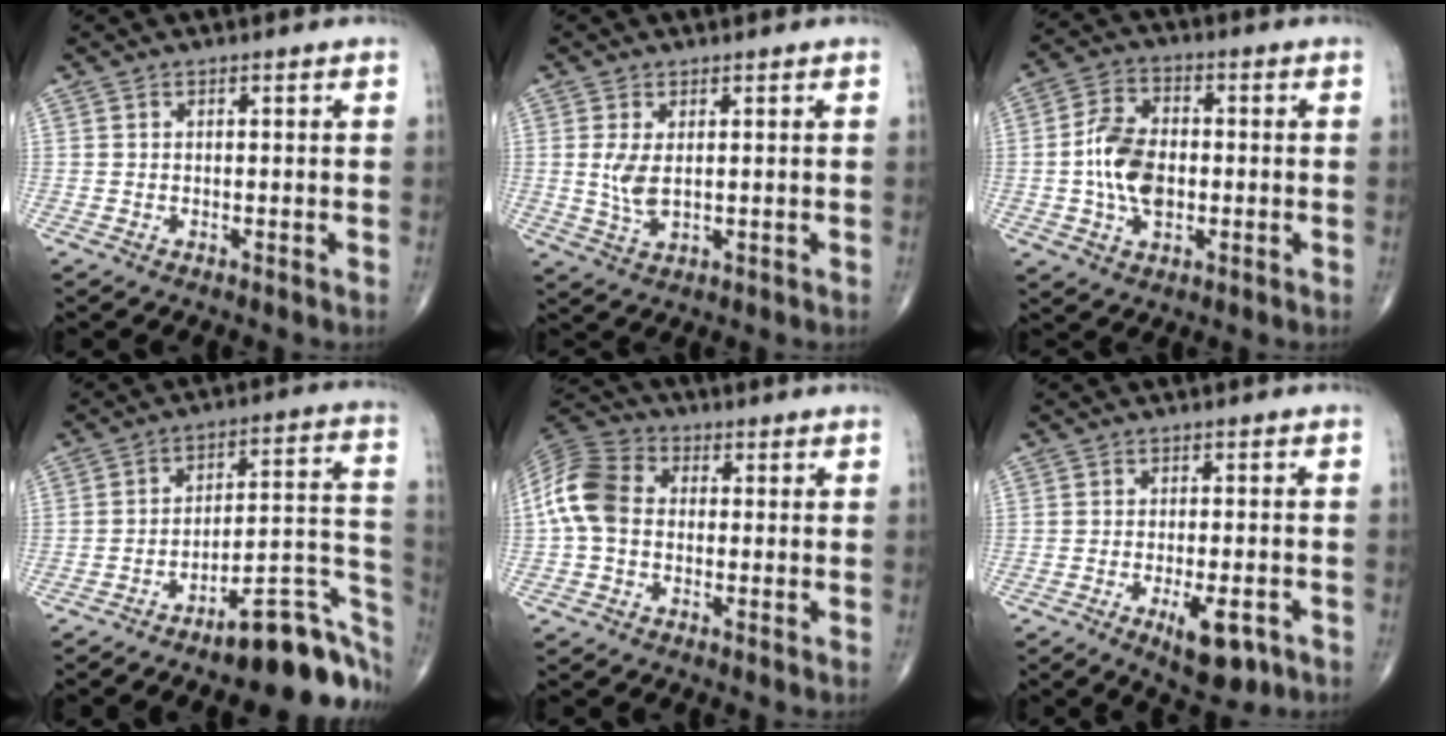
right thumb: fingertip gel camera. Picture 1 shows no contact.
{"total": 4.3, "force": [0.6, 2.0, 3.8], "torque": [-0.081, -0.010, 0.020]}
{"total": 10.6, "force": [-0.9, 6.7, 8.2], "torque": [-0.139, 0.011, -0.022]}
{"total": 18.4, "force": [-10.4, 5.7, 14.1], "torque": [-0.120, 0.106, -0.144]}
{"total": 10.2, "force": [-0.3, 7.6, 6.9], "torque": [-0.139, 0.029, -0.019]}
{"total": 7.6, "force": [-3.4, 2.9, 6.2], "torque": [-0.086, 0.005, -0.043]}